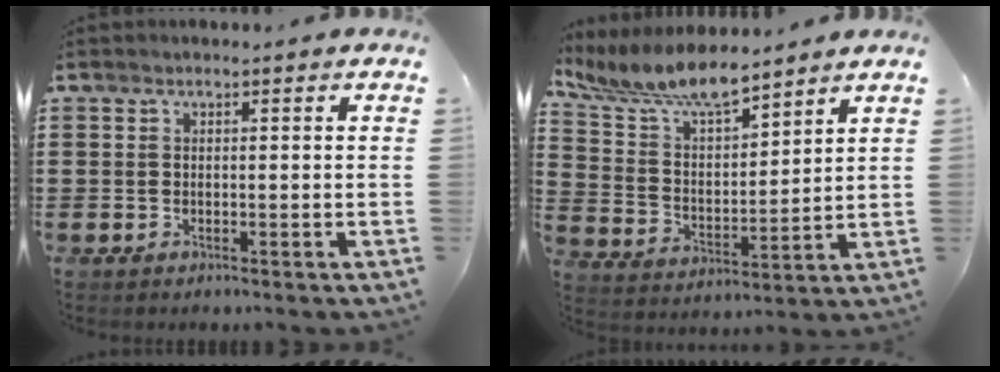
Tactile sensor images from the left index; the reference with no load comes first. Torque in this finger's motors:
{"motor_torque": [2.14, 0.00, 0.25, 0.09]}